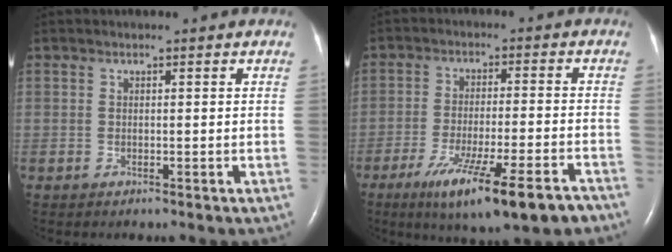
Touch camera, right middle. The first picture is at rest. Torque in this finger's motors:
{"motor_torque": [1.21, -0.93, 0.24, 0.15]}